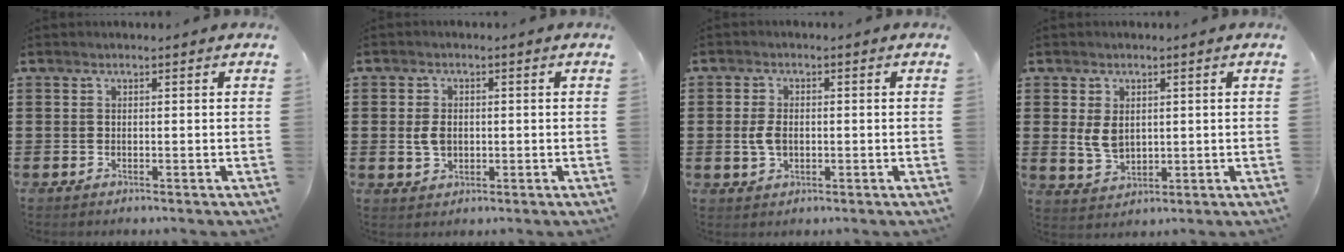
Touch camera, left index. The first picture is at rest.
{"total": 3.4, "force": [0.1, 2.3, 2.5], "torque": [-0.065, 0.002, -0.004]}
{"total": 3.5, "force": [-0.1, 2.2, 2.8], "torque": [-0.076, -0.002, -0.008]}
{"total": 4.1, "force": [0.8, 2.9, 2.7], "torque": [-0.057, 0.003, 0.011]}